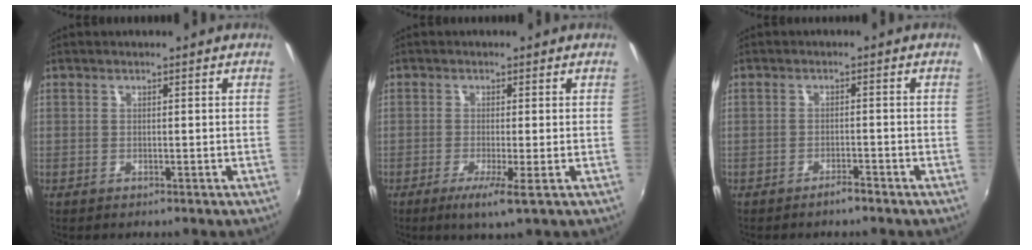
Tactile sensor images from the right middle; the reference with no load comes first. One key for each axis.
{"total": 4.0, "fx": -1.7, "fy": -0.3, "fz": 3.6, "tx": -0.079, "ty": -0.013, "tz": -0.035}
{"total": 1.8, "fx": -1.6, "fy": 0.3, "fz": 0.7, "tx": -0.016, "ty": 0.000, "tz": -0.025}